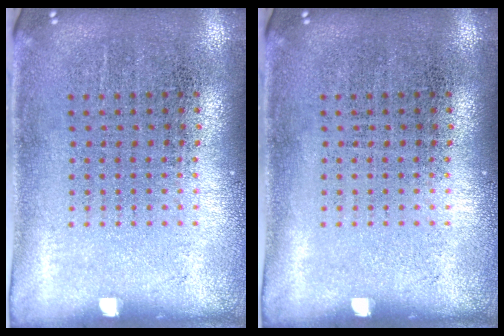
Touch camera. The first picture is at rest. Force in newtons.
{"total": 0.0}